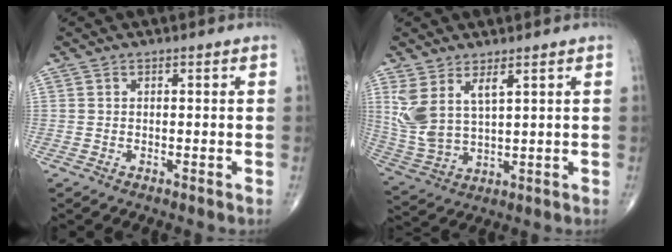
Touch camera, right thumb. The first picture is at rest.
{"total": 8.9, "force": [4.1, 3.7, 7.0], "torque": [-0.152, -0.022, 0.097]}